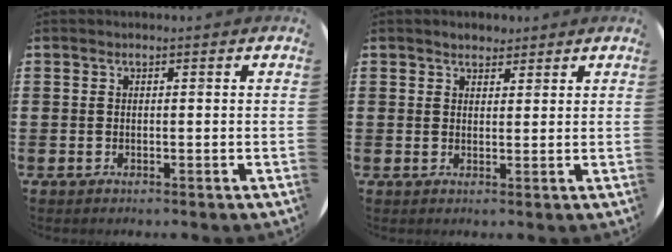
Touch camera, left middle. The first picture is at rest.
{"total": 1.9, "force": [1.7, 0.7, 0.1], "torque": [0.003, 0.002, 0.032]}